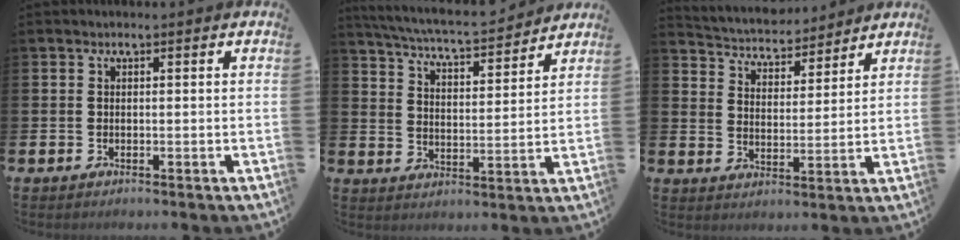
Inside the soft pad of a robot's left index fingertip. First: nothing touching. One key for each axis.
{"total": 6.0, "fx": 5.8, "fy": 0.3, "fz": 1.5, "tx": -0.054, "ty": -0.044, "tz": 0.097}
{"total": 4.5, "fx": 4.3, "fy": 1.3, "fz": 0.0, "tx": -0.025, "ty": -0.034, "tz": 0.073}